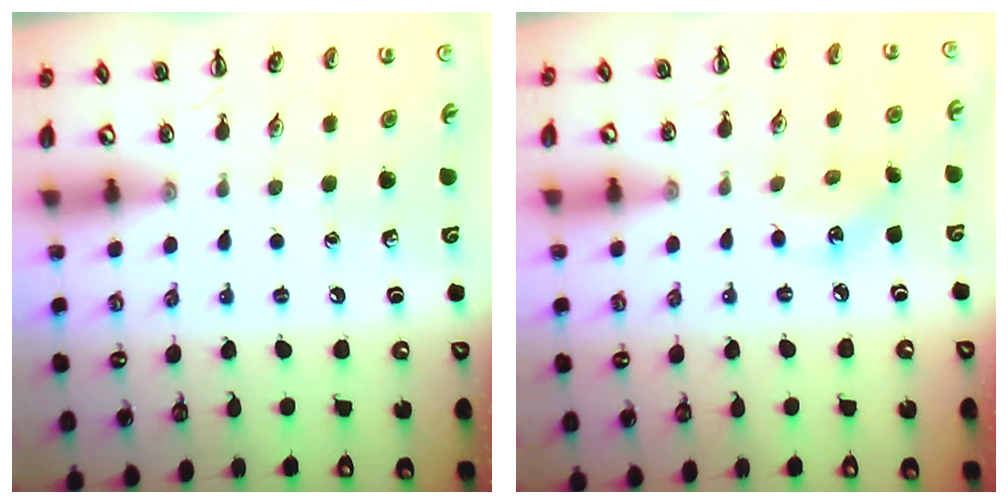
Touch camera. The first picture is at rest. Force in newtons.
{"total": 5.5, "press": 5.3, "slide": 1.6}